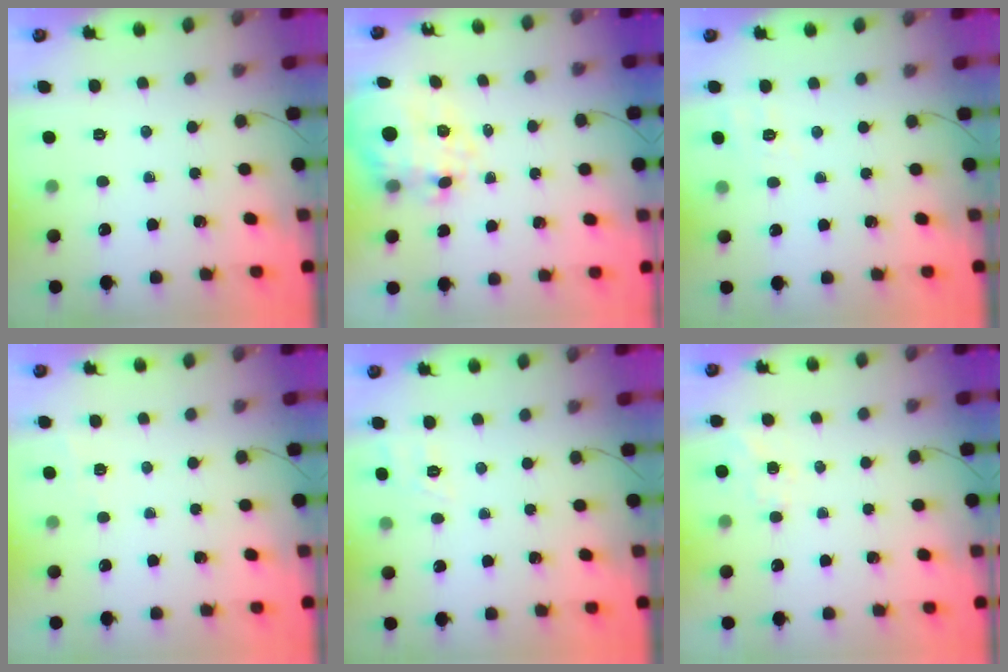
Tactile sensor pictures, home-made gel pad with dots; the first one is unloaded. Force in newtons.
{"total": 11.9, "press": 11.6, "slide": 2.6}
{"total": 5.6, "press": 5.2, "slide": 2.2}
{"total": 4.3, "press": 4.1, "slide": 1.2}
{"total": 7.6, "press": 7.5, "slide": 1.4}
{"total": 2.9, "press": 2.5, "slide": 1.5}